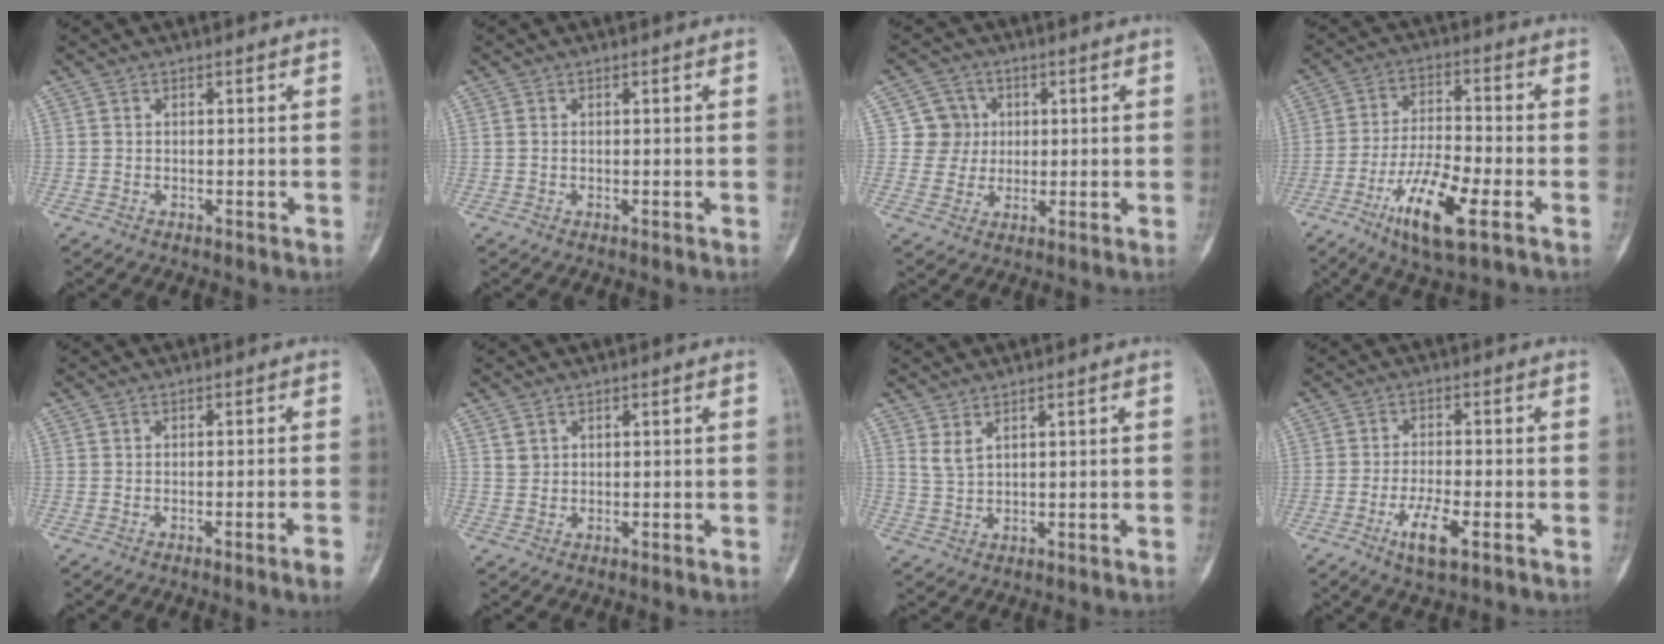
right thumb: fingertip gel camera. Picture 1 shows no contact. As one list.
[{"total": 0.5, "force": [0.1, 0.4, 0.3], "torque": [-0.009, 0.001, 0.001]}, {"total": 4.8, "force": [1.0, 4.7, 0.2], "torque": [0.031, 0.004, 0.012]}, {"total": 12.7, "force": [-5.9, 3.3, 10.8], "torque": [-0.205, 0.014, -0.104]}, {"total": 2.4, "force": [-1.4, -0.3, 2.0], "torque": [-0.035, 0.001, -0.022]}, {"total": 1.7, "force": [0.9, 1.3, 0.5], "torque": [-0.001, -0.002, 0.019]}, {"total": 2.7, "force": [1.8, 0.8, 1.8], "torque": [-0.037, -0.013, 0.043]}, {"total": 6.2, "force": [-2.8, 1.8, 5.2], "torque": [-0.101, 0.006, -0.047]}]